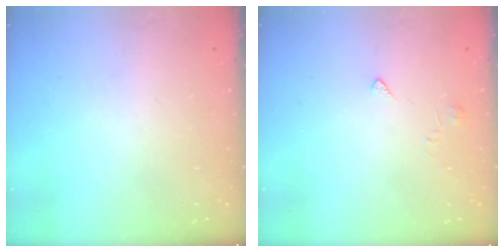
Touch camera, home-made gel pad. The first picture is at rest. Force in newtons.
{"total": 2.0, "press": 2.0, "slide": 0.4}